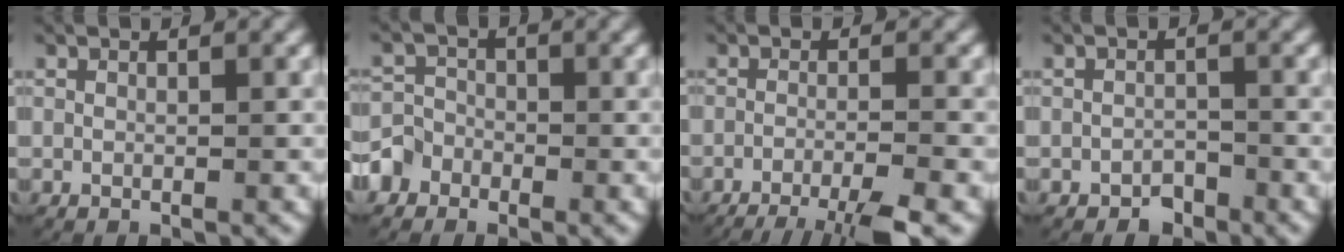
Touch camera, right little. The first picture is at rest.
{"total": 3.8, "force": [-2.0, 3.2, 0.7], "torque": [-0.019, -0.007, -0.040]}
{"total": 8.3, "force": [-6.9, 2.4, 4.0], "torque": [-0.051, -0.022, -0.097]}
{"total": 1.8, "force": [-1.6, 0.8, 0.0], "torque": [0.010, -0.002, -0.030]}